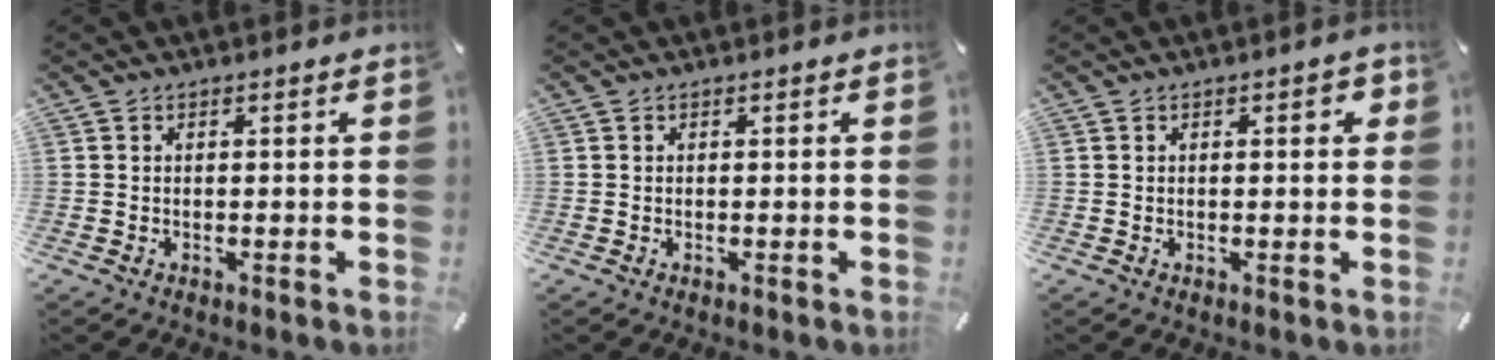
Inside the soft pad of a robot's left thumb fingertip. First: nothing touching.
{"total": 0.0}
{"total": 2.2, "force": [0.6, 0.8, 1.9], "torque": [-0.022, 0.002, 0.004]}